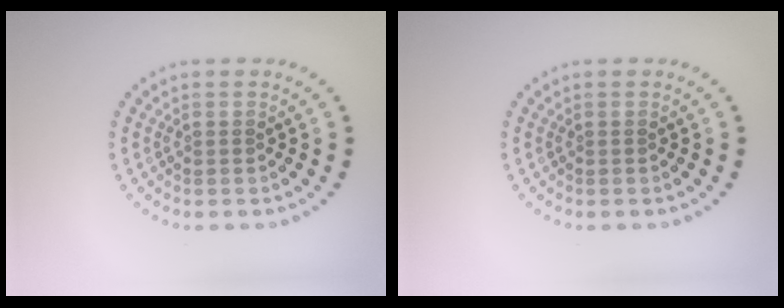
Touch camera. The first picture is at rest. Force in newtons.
{"total": 0.0}